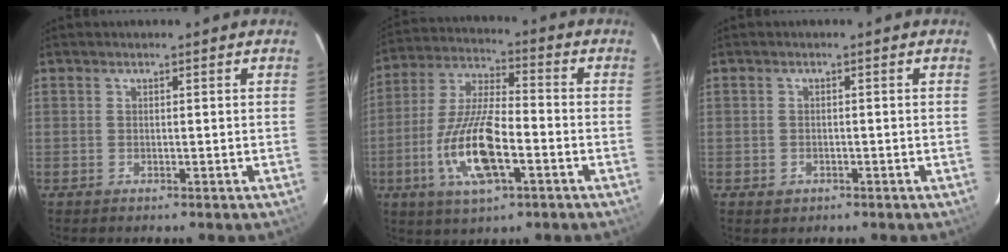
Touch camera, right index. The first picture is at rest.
{"total": 15.0, "force": [-5.2, 4.9, 13.2], "torque": [-0.281, -0.009, -0.098]}
{"total": 1.7, "force": [-0.9, 1.4, 0.4], "torque": [-0.007, -0.001, -0.010]}